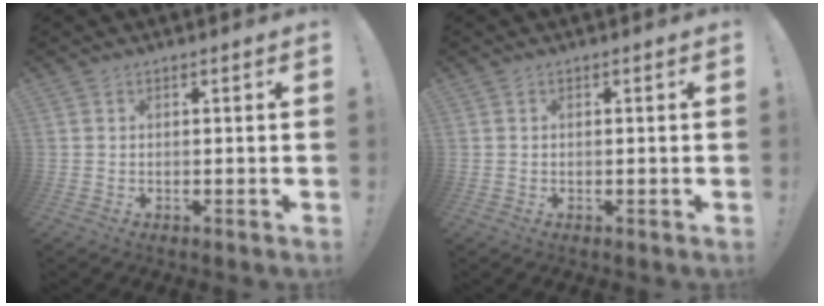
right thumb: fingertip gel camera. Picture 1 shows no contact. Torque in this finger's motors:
{"motor_torque": [0.09, -0.03, -0.08, 0.02, 0.01]}